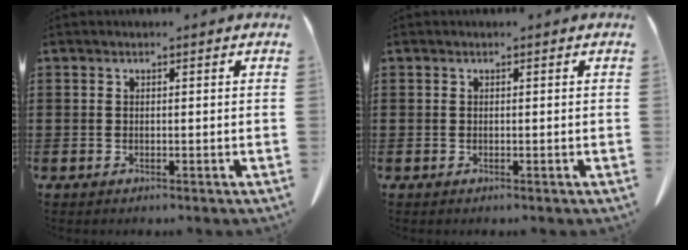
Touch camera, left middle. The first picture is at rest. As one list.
[{"total": 0.0}]